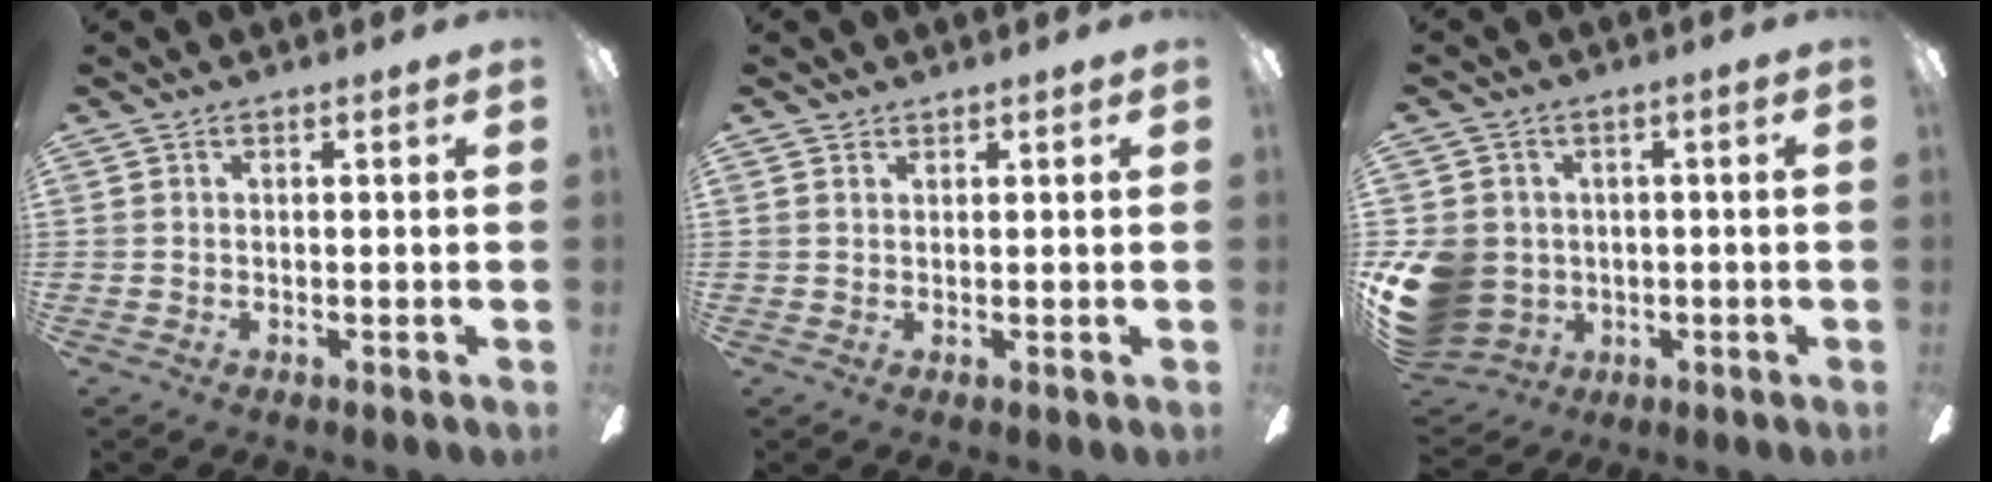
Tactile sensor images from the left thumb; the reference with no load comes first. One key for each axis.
{"total": 1.0, "fx": 0.7, "fy": 0.7, "fz": 0.1, "tx": -0.003, "ty": 0.002, "tz": 0.014}
{"total": 12.6, "fx": -1.8, "fy": 11.1, "fz": 5.6, "tx": -0.144, "ty": 0.012, "tz": -0.028}